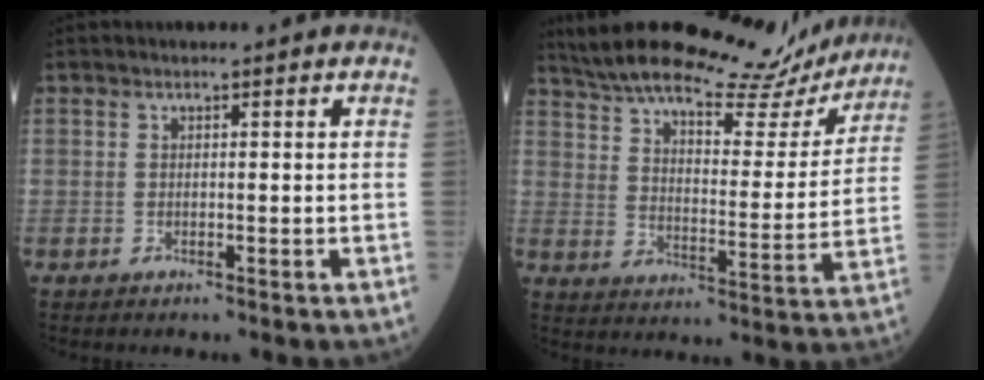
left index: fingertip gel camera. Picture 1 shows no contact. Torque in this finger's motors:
{"motor_torque": [1.25, -0.89, 0.46, 0.06]}